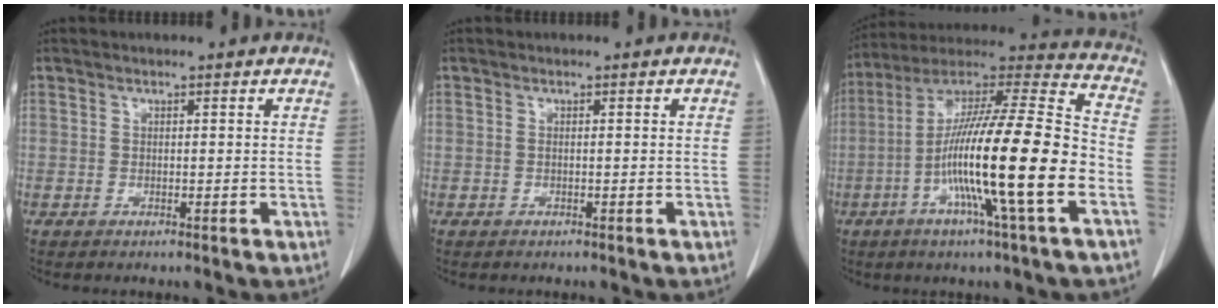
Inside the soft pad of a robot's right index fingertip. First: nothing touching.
{"total": 0.0}
{"total": 22.1, "force": [-5.9, 0.3, 21.3], "torque": [-0.372, -0.012, -0.110]}